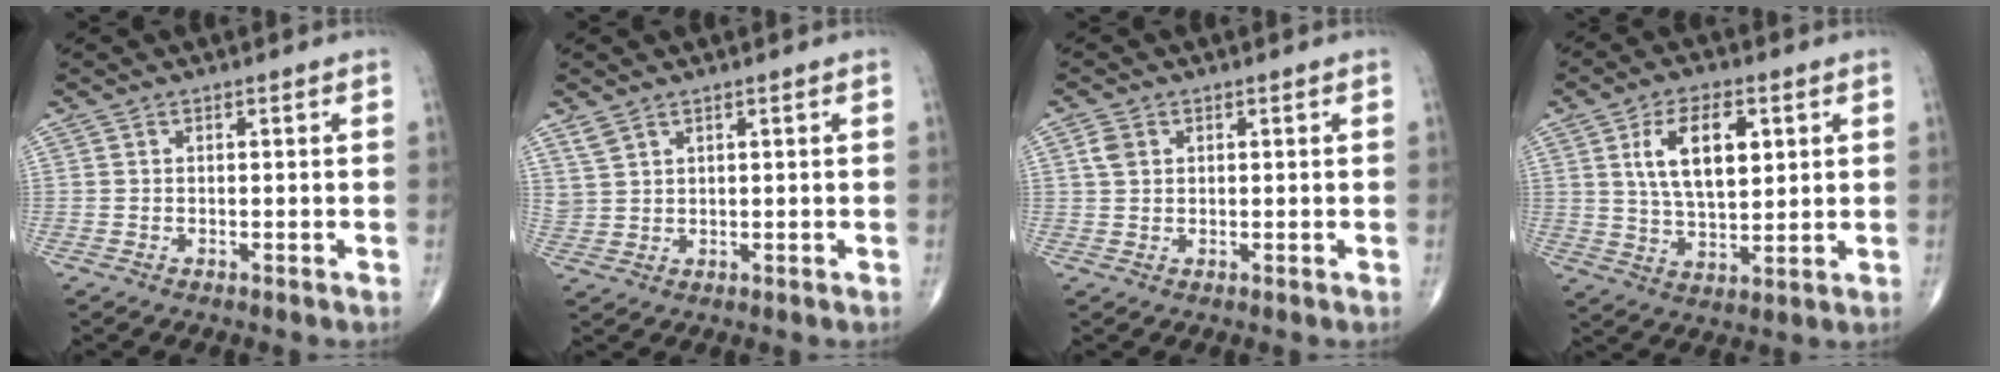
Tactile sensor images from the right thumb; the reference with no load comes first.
{"total": 2.8, "force": [2.2, 1.3, 1.1], "torque": [-0.021, -0.008, 0.053]}
{"total": 2.5, "force": [0.8, 1.9, 1.4], "torque": [-0.025, 0.004, 0.017]}
{"total": 12.0, "force": [3.6, 6.1, 9.6], "torque": [-0.153, -0.013, 0.069]}